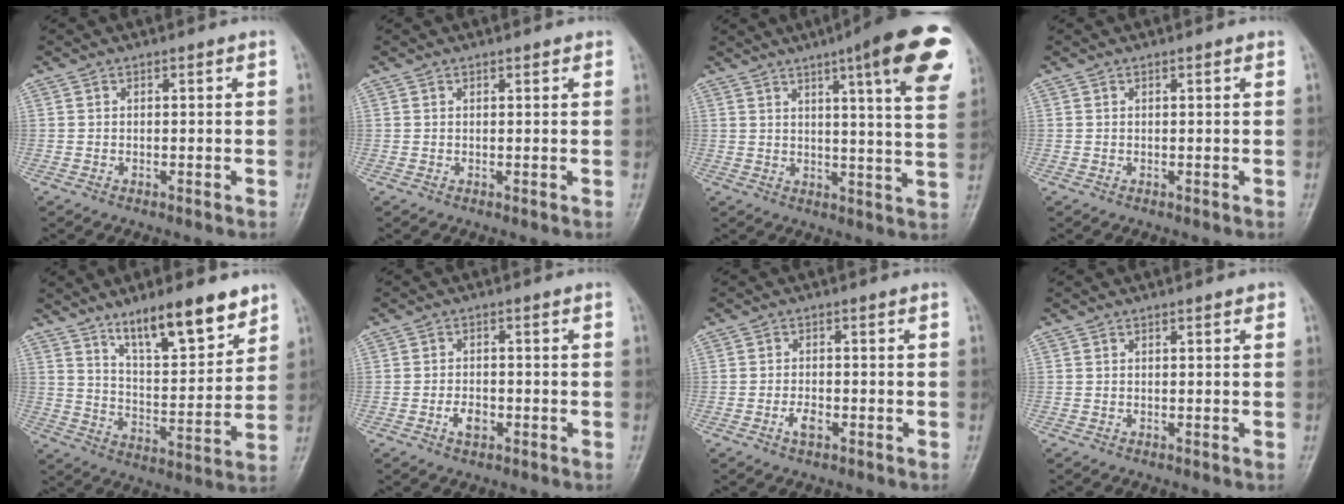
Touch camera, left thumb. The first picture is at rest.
{"total": 0.9, "force": [0.6, 0.3, 0.5], "torque": [-0.007, -0.002, 0.006]}
{"total": 18.8, "force": [9.7, 2.9, 15.9], "torque": [-0.187, -0.031, 0.114]}
{"total": 0.7, "force": [0.4, 0.1, 0.6], "torque": [-0.008, 0.001, 0.003]}
{"total": 14.9, "force": [10.2, 4.2, 9.9], "torque": [-0.129, -0.062, 0.176]}
{"total": 3.0, "force": [-1.4, 1.9, 1.8], "torque": [-0.027, 0.008, -0.025]}
{"total": 2.4, "force": [-1.2, 1.2, 1.6], "torque": [-0.031, 0.008, -0.024]}
{"total": 0.9, "force": [0.4, 0.2, 0.7], "torque": [-0.011, 0.001, 0.004]}